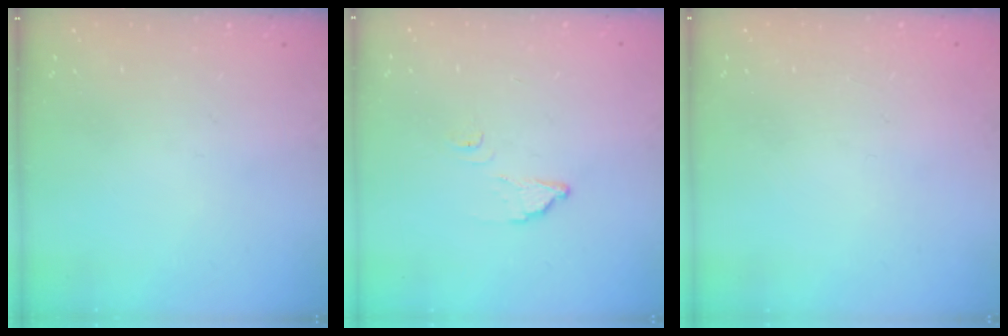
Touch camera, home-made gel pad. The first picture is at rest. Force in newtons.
{"total": 2.1, "press": 2.1, "slide": 0.1}
{"total": 2.3, "press": 2.3, "slide": 0.1}